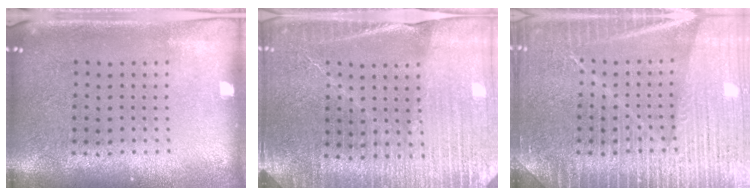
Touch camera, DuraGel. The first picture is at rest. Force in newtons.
{"total": 3.7, "press": 3.5, "slide": 1.0}
{"total": 6.8, "press": 6.7, "slide": 0.9}